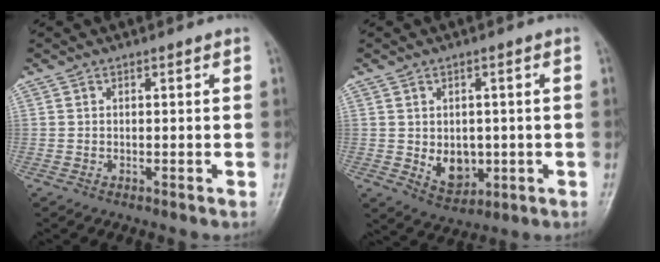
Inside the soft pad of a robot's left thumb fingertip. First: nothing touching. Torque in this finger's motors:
{"motor_torque": [0.96, 1.02, 0.47, -0.15, 0.06]}